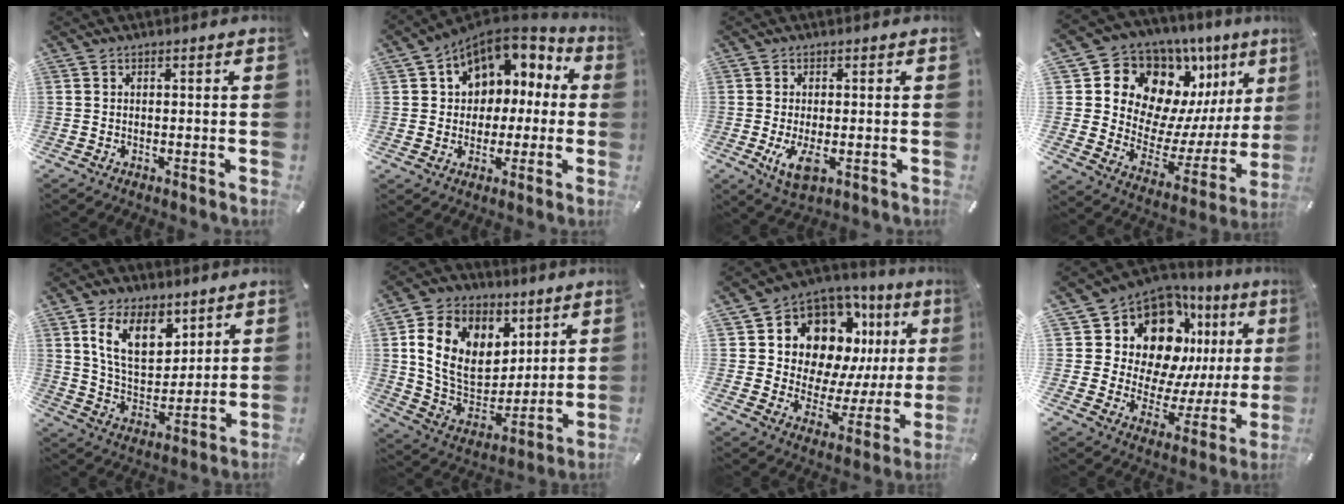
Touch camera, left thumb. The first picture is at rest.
{"total": 9.7, "force": [3.5, 8.6, 2.8], "torque": [-0.051, -0.024, 0.071]}
{"total": 6.0, "force": [-1.2, 2.7, 5.2], "torque": [-0.100, -0.020, -0.023]}
{"total": 15.5, "force": [10.0, 10.6, 5.4], "torque": [-0.084, -0.103, 0.188]}
{"total": 14.0, "force": [7.4, 8.6, 8.1], "torque": [-0.144, -0.021, 0.136]}
{"total": 16.1, "force": [5.4, 12.9, 8.0], "torque": [-0.161, -0.022, 0.105]}
{"total": 12.9, "force": [7.6, 9.2, 5.0], "torque": [-0.085, -0.077, 0.138]}
{"total": 16.7, "force": [10.5, 10.2, 8.1], "torque": [-0.129, -0.099, 0.186]}